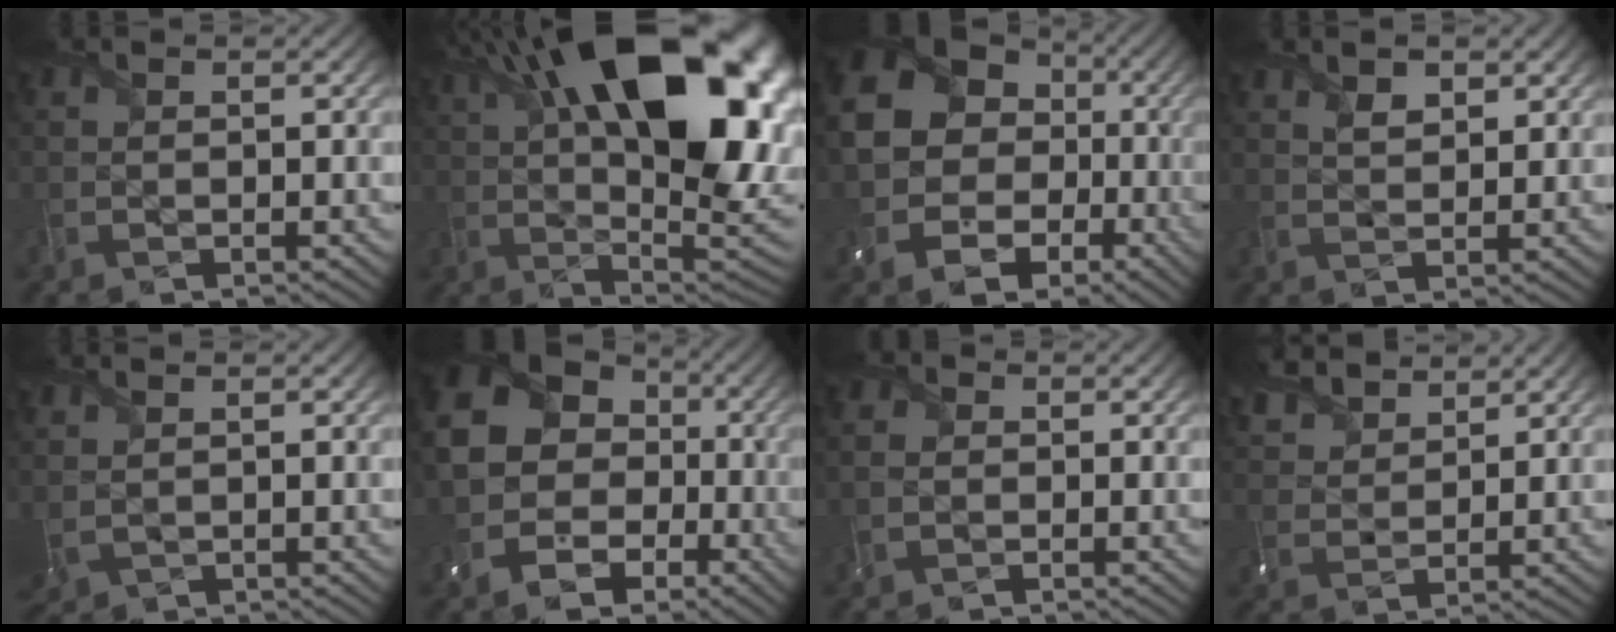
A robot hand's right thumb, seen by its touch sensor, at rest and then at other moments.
{"total": 24.1, "force": [8.4, 12.0, 19.2], "torque": [-0.292, 0.057, 0.147]}
{"total": 17.5, "force": [-1.2, 15.0, 9.0], "torque": [-0.197, -0.028, -0.038]}
{"total": 3.8, "force": [2.2, 1.7, 2.6], "torque": [-0.053, -0.001, 0.043]}
{"total": 3.0, "force": [1.3, 1.7, 2.1], "torque": [-0.067, 0.000, 0.032]}
{"total": 15.5, "force": [-2.1, 13.1, 8.0], "torque": [-0.171, -0.031, -0.052]}
{"total": 2.9, "force": [-0.2, 2.4, 1.5], "torque": [-0.041, 0.004, -0.011]}
{"total": 7.5, "force": [6.1, 2.9, 3.2], "torque": [-0.092, 0.018, 0.119]}